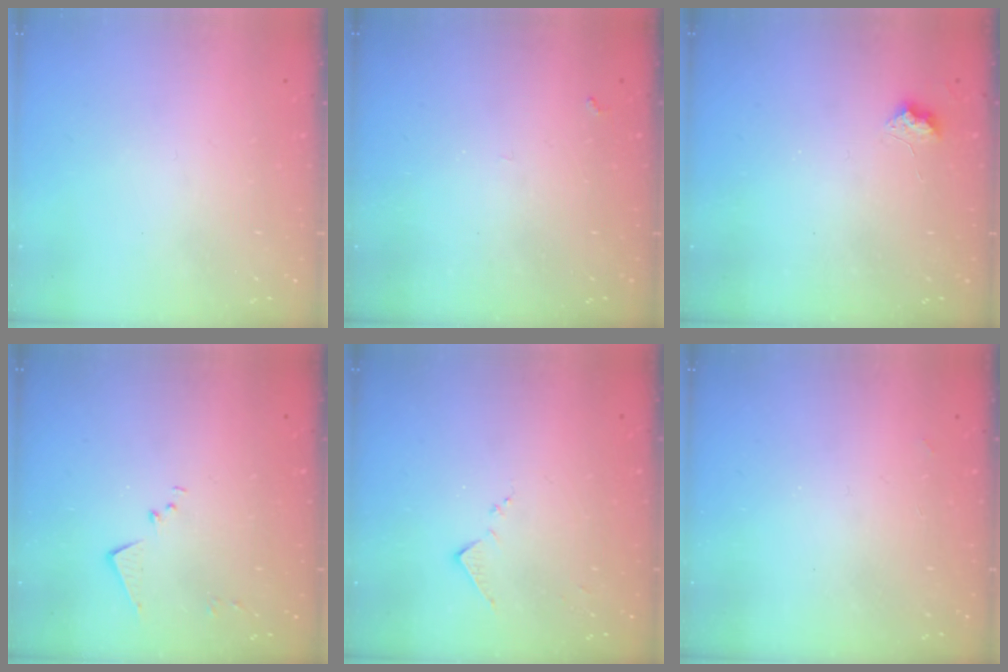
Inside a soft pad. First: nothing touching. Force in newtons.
{"total": 5.2, "press": 5.1, "slide": 0.8}
{"total": 5.9, "press": 5.9, "slide": 0.7}
{"total": 5.1, "press": 5.1, "slide": 0.6}
{"total": 7.1, "press": 7.1, "slide": 0.7}
{"total": 1.1, "press": 1.0, "slide": 0.3}